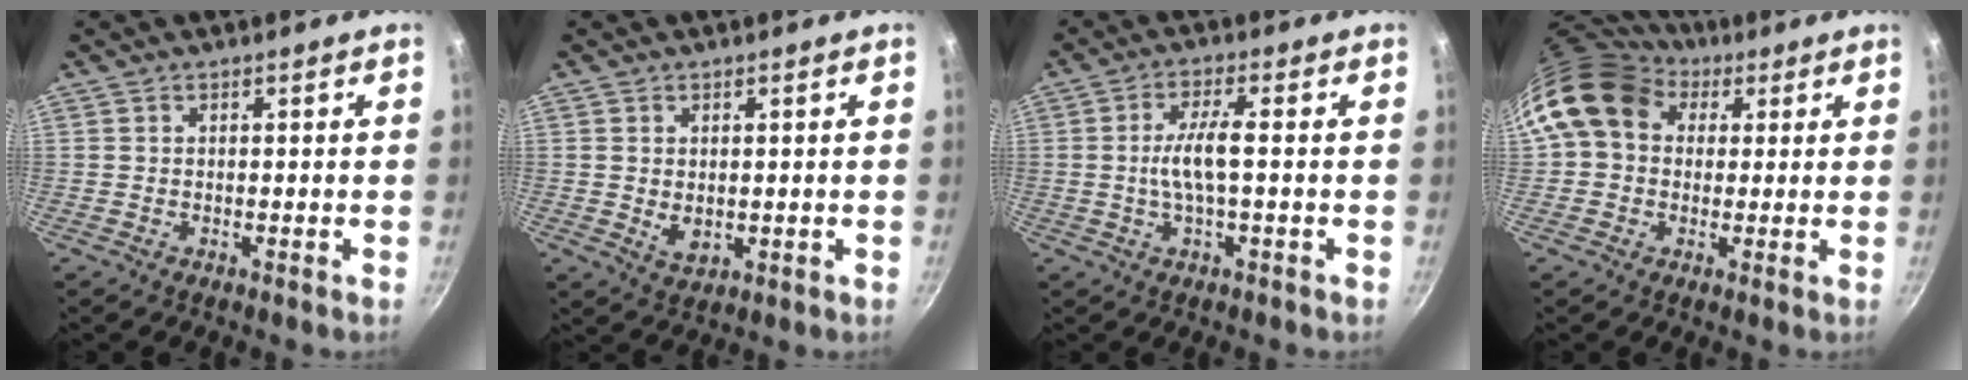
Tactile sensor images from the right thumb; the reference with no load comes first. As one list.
[{"total": 3.6, "force": [0.3, 2.5, 2.6], "torque": [-0.042, -0.012, 0.011]}, {"total": 6.0, "force": [-0.4, 1.3, 5.9], "torque": [-0.124, 0.013, -0.009]}, {"total": 13.0, "force": [4.6, 10.1, 6.7], "torque": [-0.097, 0.014, 0.065]}]